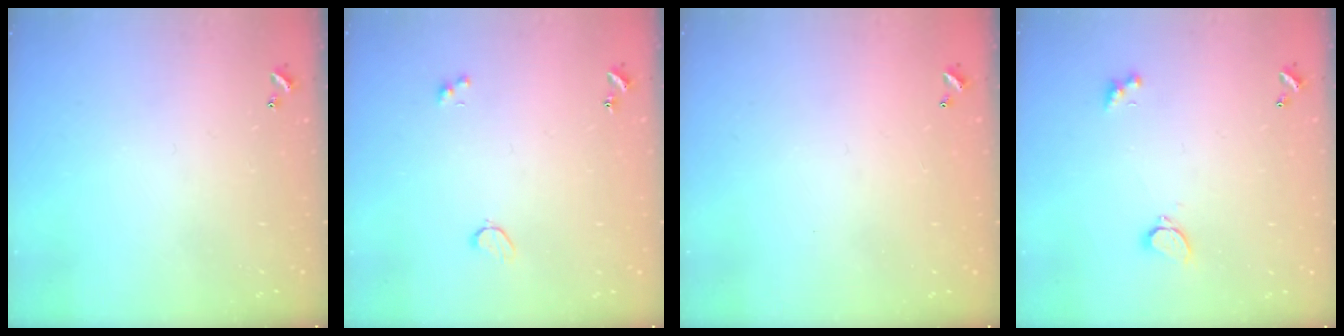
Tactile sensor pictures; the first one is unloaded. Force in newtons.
{"total": 2.6, "press": 2.5, "slide": 0.6}
{"total": 2.9, "press": 2.9, "slide": 0.1}
{"total": 1.6, "press": 1.5, "slide": 0.5}